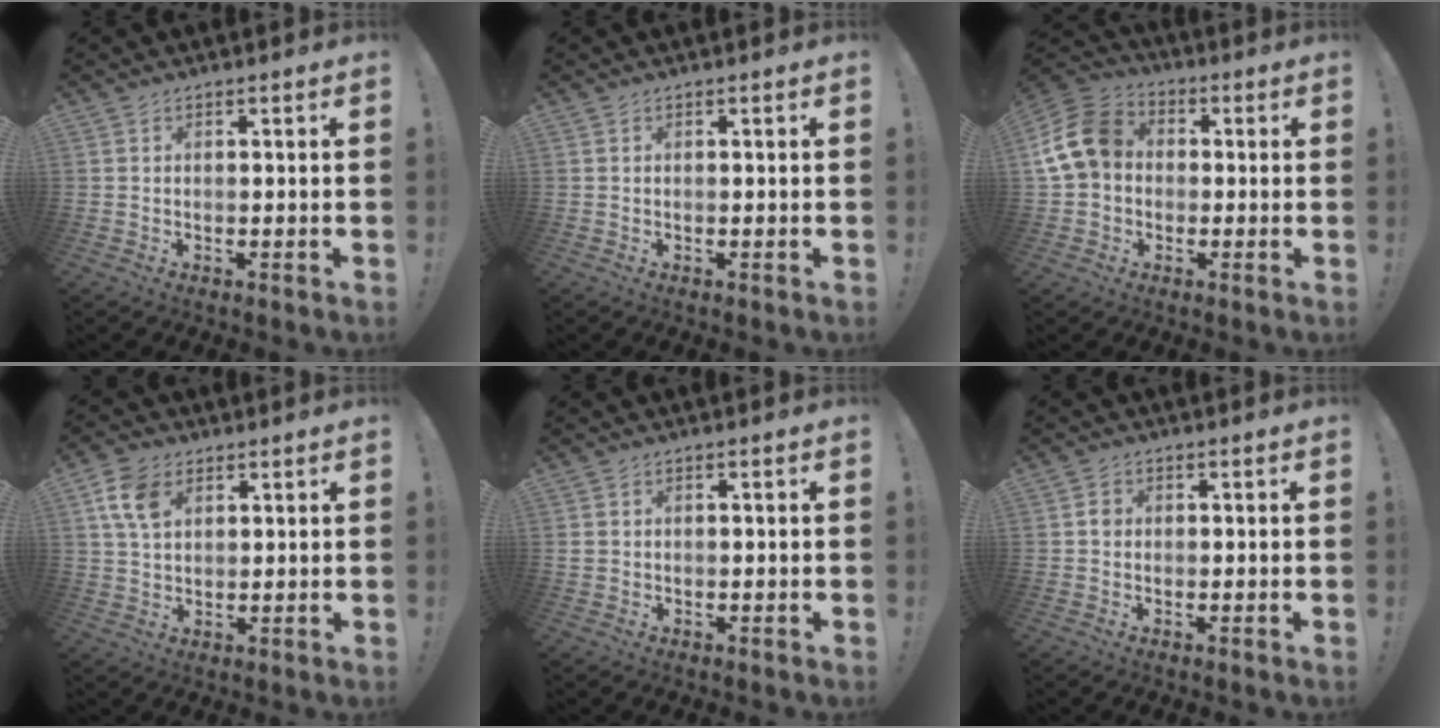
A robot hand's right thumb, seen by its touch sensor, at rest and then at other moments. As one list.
[{"total": 0.0}, {"total": 14.2, "force": [1.2, 11.0, 8.9], "torque": [-0.173, 0.015, 0.027]}, {"total": 8.6, "force": [3.6, 5.6, 5.4], "torque": [-0.103, 0.000, 0.072]}, {"total": 1.2, "force": [-0.2, 1.1, 0.5], "torque": [-0.009, 0.004, -0.003]}, {"total": 1.8, "force": [-0.3, 1.5, 0.9], "torque": [0.001, 0.000, -0.009]}]